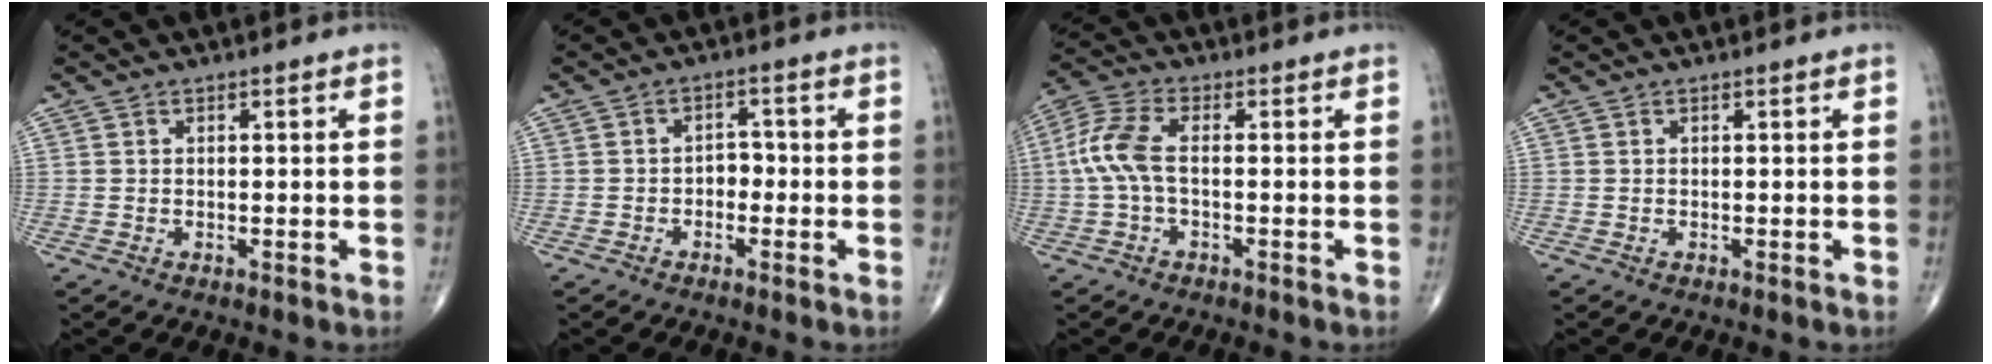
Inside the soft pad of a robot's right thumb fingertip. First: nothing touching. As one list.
[{"total": 2.8, "force": [-0.9, 2.0, 1.7], "torque": [-0.009, 0.015, -0.024]}, {"total": 7.3, "force": [-0.4, 3.3, 6.6], "torque": [-0.166, 0.020, -0.014]}, {"total": 0.0}]